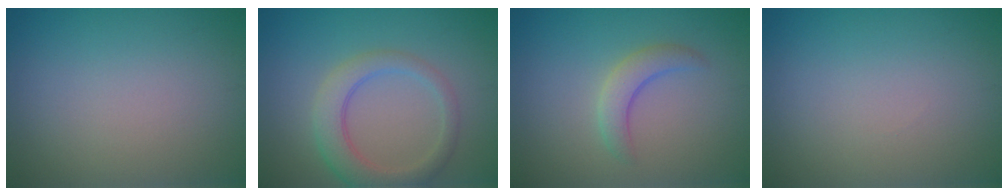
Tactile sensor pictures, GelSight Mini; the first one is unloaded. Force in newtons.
{"total": 4.1, "press": 4.0, "slide": 0.3}
{"total": 2.5, "press": 2.5, "slide": 0.2}
{"total": 0.0}